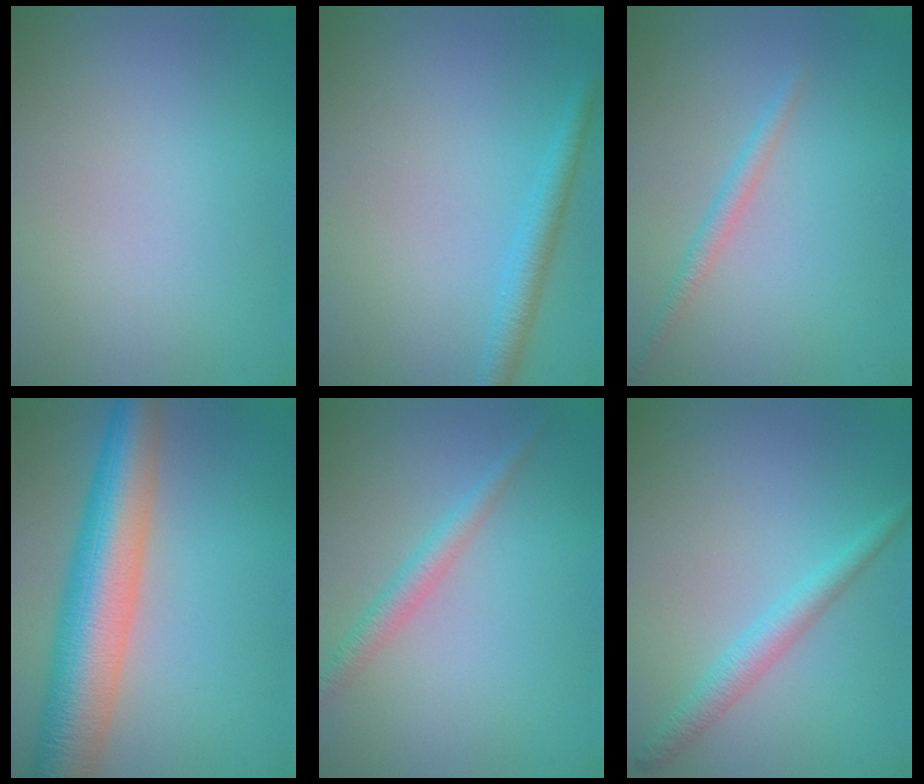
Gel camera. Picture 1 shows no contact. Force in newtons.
{"total": 2.2, "press": 2.2, "slide": 0.1}
{"total": 1.4, "press": 1.4, "slide": 0.1}
{"total": 9.3, "press": 9.3, "slide": 0.5}
{"total": 2.0, "press": 2.0, "slide": 0.1}
{"total": 2.2, "press": 2.2, "slide": 0.1}